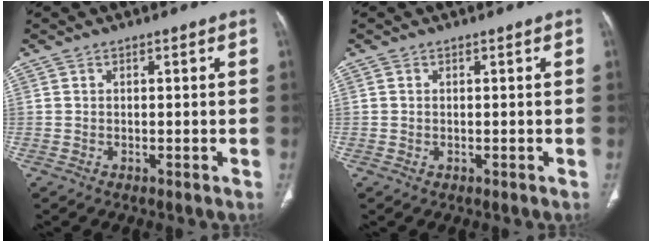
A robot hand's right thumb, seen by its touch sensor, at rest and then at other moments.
{"total": 0.0}